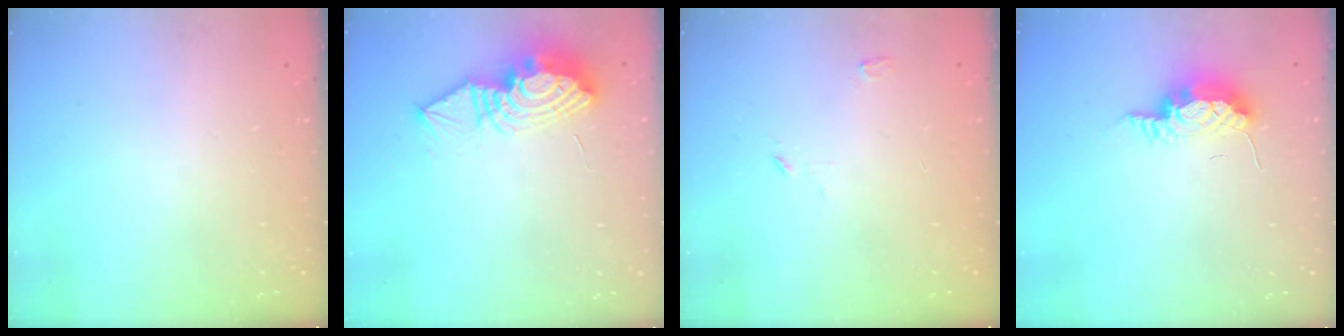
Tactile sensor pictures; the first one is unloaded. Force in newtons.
{"total": 13.2, "press": 13.1, "slide": 1.5}
{"total": 2.8, "press": 2.8, "slide": 0.2}
{"total": 8.0, "press": 7.8, "slide": 1.7}